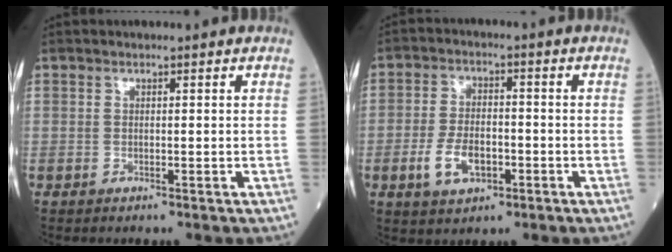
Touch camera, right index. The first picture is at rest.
{"total": 6.5, "force": [-2.3, 3.5, 5.0], "torque": [-0.102, 0.003, -0.038]}